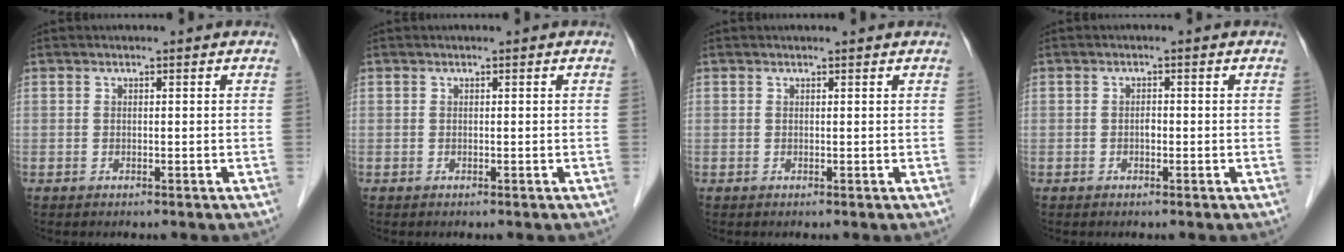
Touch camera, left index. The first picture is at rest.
{"total": 0.0}
{"total": 0.8, "force": [0.8, 0.0, 0.1], "torque": [-0.008, 0.002, 0.007]}
{"total": 0.9, "force": [-0.3, 0.5, 0.7], "torque": [-0.011, 0.002, -0.008]}